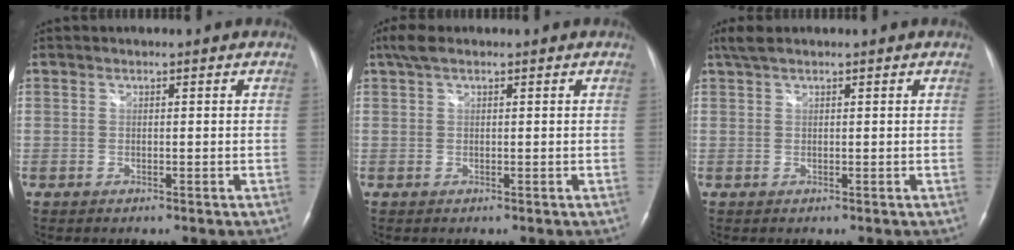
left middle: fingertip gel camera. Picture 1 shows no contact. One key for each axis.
{"total": 2.9, "fx": 1.9, "fy": 0.9, "fz": 2.0, "tx": -0.045, "ty": 0.025, "tz": 0.038}
{"total": 2.3, "fx": 1.7, "fy": 0.4, "fz": 1.5, "tx": -0.036, "ty": 0.020, "tz": 0.036}